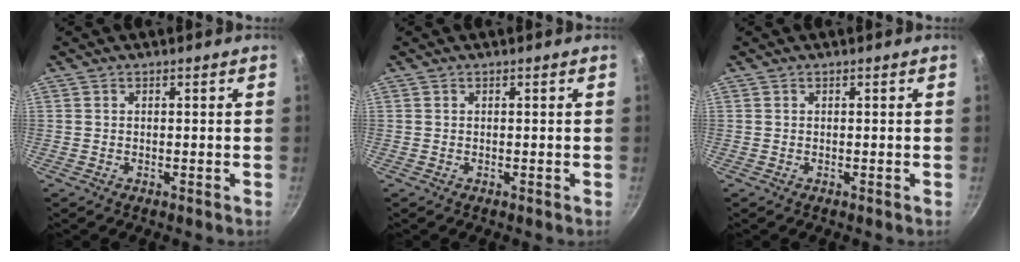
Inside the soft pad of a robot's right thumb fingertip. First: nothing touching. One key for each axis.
{"total": 0.0}
{"total": 0.0}